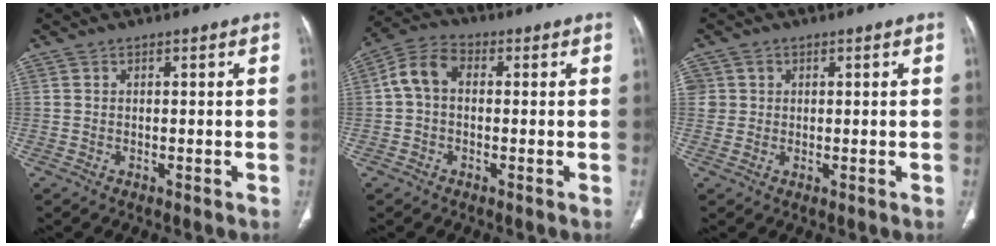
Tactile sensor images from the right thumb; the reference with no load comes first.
{"total": 6.6, "force": [0.5, 4.6, 4.7], "torque": [-0.087, 0.020, -0.003]}
{"total": 2.5, "force": [0.5, 2.4, 0.3], "torque": [0.014, 0.002, 0.009]}